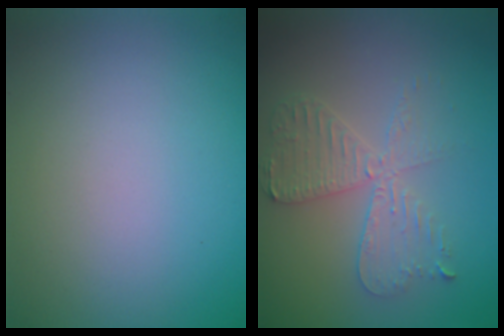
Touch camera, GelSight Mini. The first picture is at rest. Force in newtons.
{"total": 4.0, "press": 3.6, "slide": 1.8}